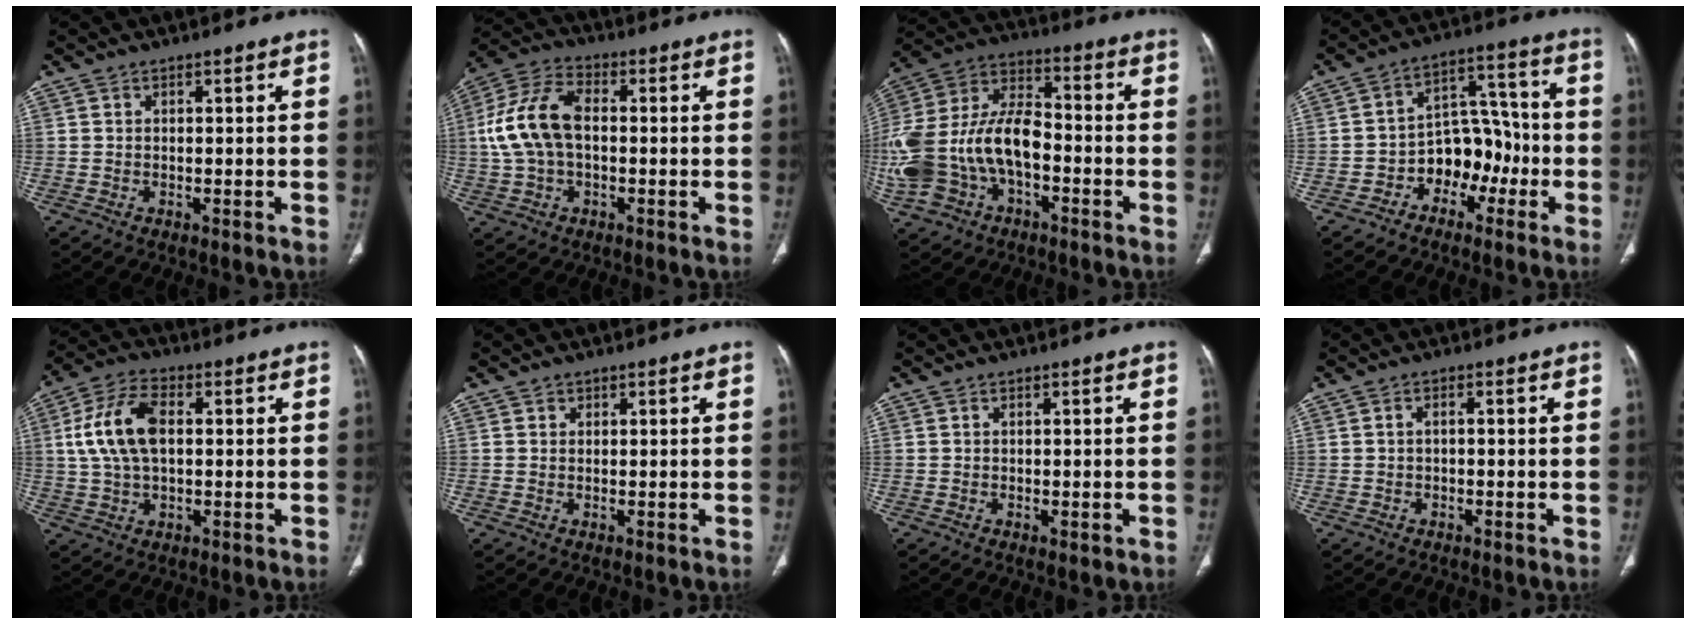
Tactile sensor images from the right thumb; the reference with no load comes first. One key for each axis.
{"total": 12.5, "fx": 0.3, "fy": 7.5, "fz": 10.0, "tx": -0.211, "ty": 0.031, "tz": 0.001}
{"total": 23.5, "fx": -5.1, "fy": 14.5, "fz": 17.8, "tx": -0.395, "ty": 0.043, "tz": -0.086}
{"total": 10.3, "fx": -3.9, "fy": 7.4, "fz": 6.0, "tx": -0.046, "ty": 0.057, "tz": -0.069}
{"total": 11.6, "fx": 1.5, "fy": 6.4, "fz": 9.6, "tx": -0.195, "ty": 0.019, "tz": 0.026}
{"total": 0.7, "fx": 0.3, "fy": 0.7, "fz": 0.0, "tx": 0.009, "ty": 0.002, "tz": 0.003}
{"total": 1.3, "fx": -0.4, "fy": 0.5, "fz": 1.1, "tx": -0.014, "ty": -0.002, "tz": -0.002}
{"total": 1.1, "fx": -0.2, "fy": 0.5, "fz": 0.9, "tx": -0.015, "ty": 0.007, "tz": -0.006}